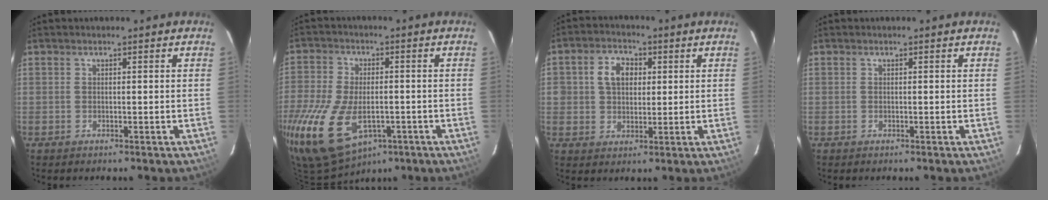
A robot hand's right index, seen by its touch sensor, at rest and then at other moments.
{"total": 19.0, "force": [-7.6, 10.9, 13.6], "torque": [-0.310, -0.045, -0.123]}
{"total": 6.2, "force": [1.4, 4.9, 3.5], "torque": [-0.063, 0.020, 0.027]}
{"total": 0.0}